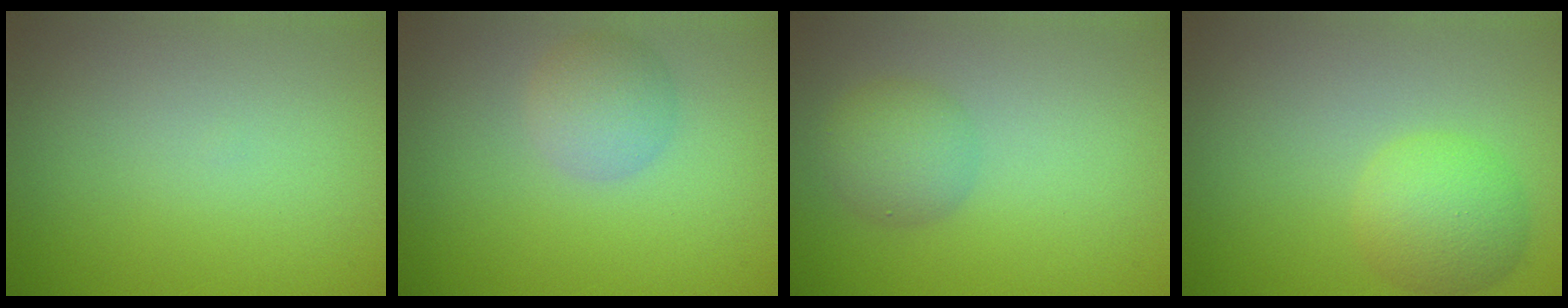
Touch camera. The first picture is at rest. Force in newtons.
{"total": 2.7, "press": 2.6, "slide": 0.2}
{"total": 2.8, "press": 2.8, "slide": 0.1}
{"total": 4.0, "press": 4.0, "slide": 0.2}